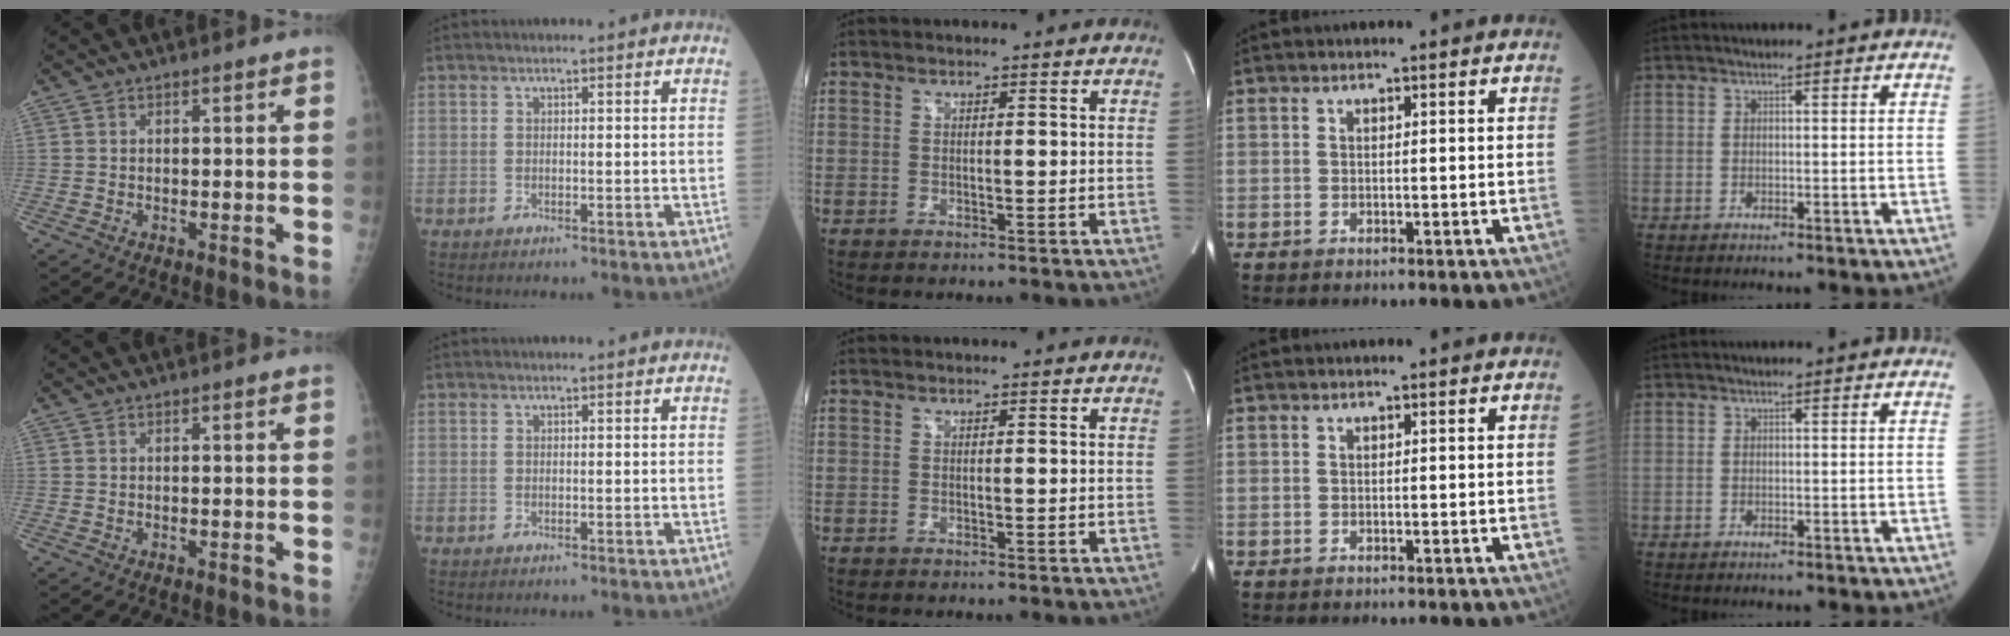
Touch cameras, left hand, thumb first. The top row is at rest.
{}